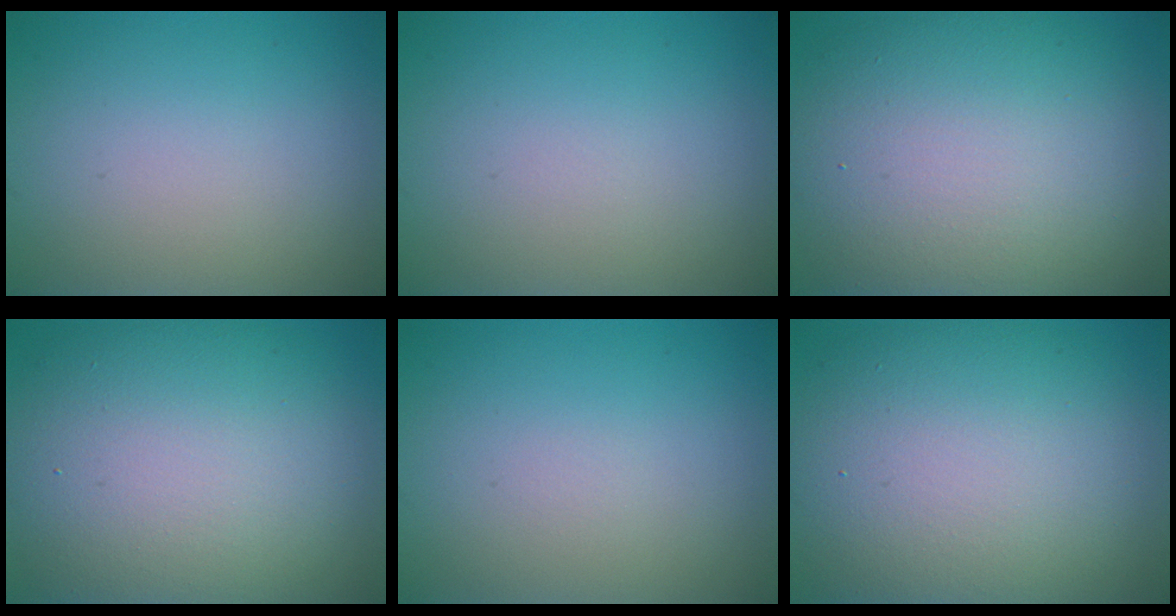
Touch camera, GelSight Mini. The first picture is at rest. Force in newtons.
{"total": 0.0}
{"total": 13.9, "press": 13.9, "slide": 0.3}
{"total": 12.6, "press": 12.6, "slide": 1.5}
{"total": 0.0}
{"total": 13.0, "press": 13.0, "slide": 0.8}